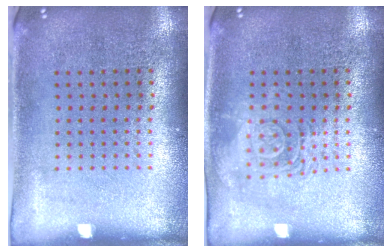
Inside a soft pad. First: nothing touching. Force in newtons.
{"total": 2.8, "press": 2.8, "slide": 0.4}